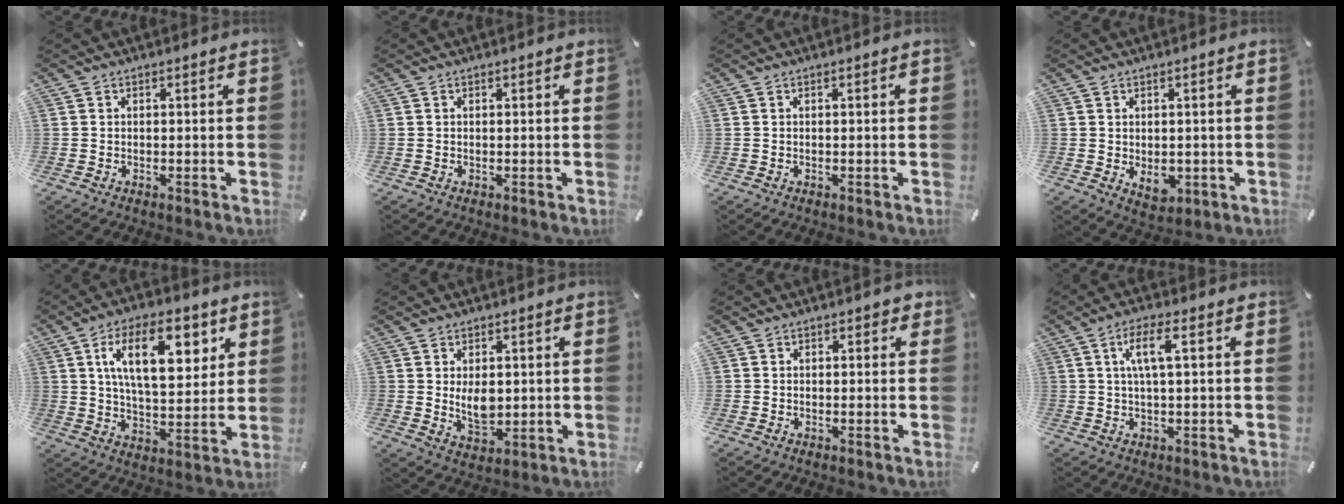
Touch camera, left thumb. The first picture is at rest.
{"total": 0.0}
{"total": 0.7, "force": [0.0, 0.1, 0.6], "torque": [-0.011, 0.001, 0.000]}
{"total": 4.2, "force": [-0.4, 3.3, 2.5], "torque": [-0.025, -0.001, -0.005]}
{"total": 17.5, "force": [7.2, 8.7, 13.4], "torque": [-0.214, -0.006, 0.116]}
{"total": 7.4, "force": [1.3, 5.2, 5.1], "torque": [-0.080, -0.012, 0.023]}
{"total": 1.8, "force": [0.7, 1.6, 0.2], "torque": [0.003, 0.000, 0.011]}
{"total": 6.6, "force": [1.7, 1.5, 6.2], "torque": [-0.123, 0.005, 0.027]}